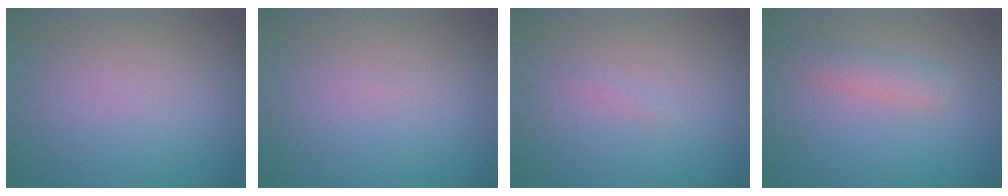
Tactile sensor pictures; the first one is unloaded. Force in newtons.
{"total": 0.0}
{"total": 0.5, "press": 0.5, "slide": 0.1}
{"total": 2.6, "press": 2.6, "slide": 0.2}